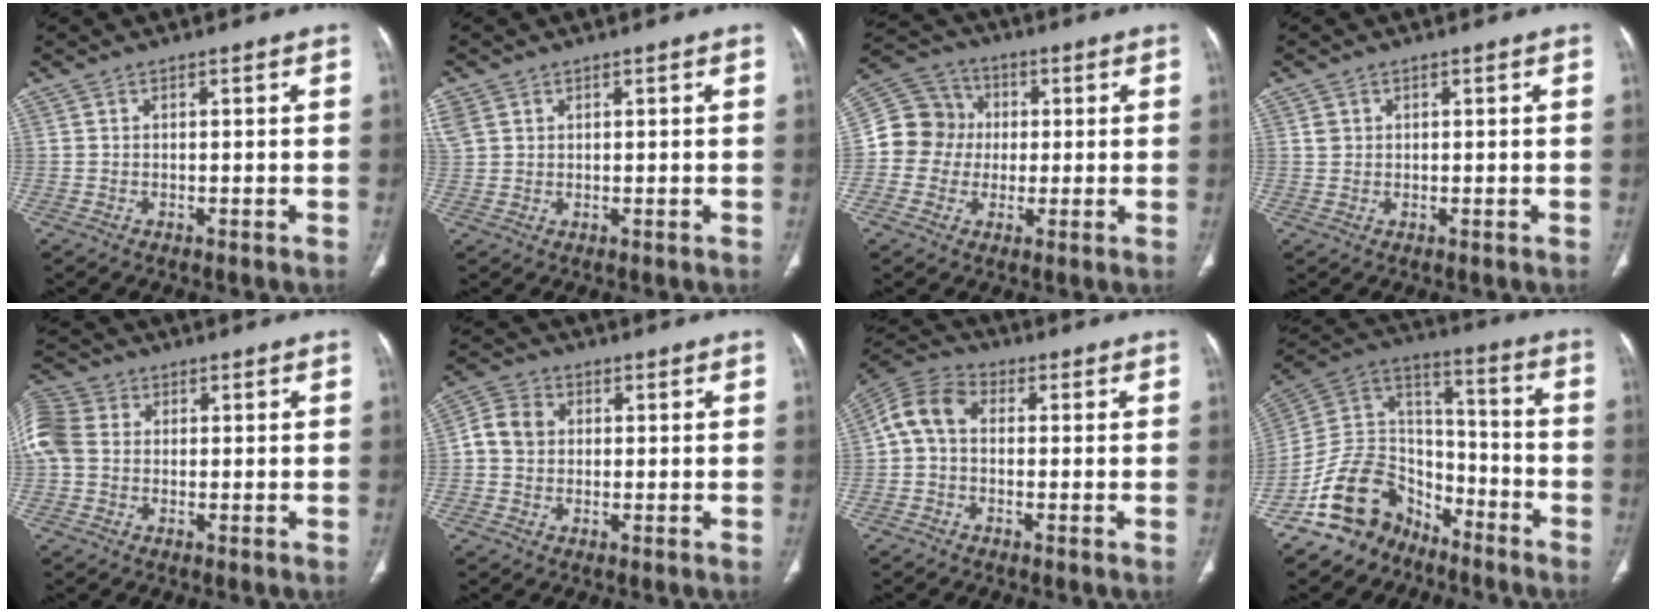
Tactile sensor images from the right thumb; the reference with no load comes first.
{"total": 5.1, "force": [2.1, 4.1, 2.1], "torque": [-0.067, 0.014, 0.054]}
{"total": 10.7, "force": [0.0, 10.1, 3.6], "torque": [-0.045, 0.027, -0.008]}
{"total": 1.5, "force": [0.6, 1.3, 0.4], "torque": [0.002, 0.003, 0.012]}
{"total": 10.5, "force": [1.0, 8.6, 5.9], "torque": [-0.150, 0.029, 0.016]}
{"total": 5.8, "force": [0.3, 5.1, 2.8], "torque": [-0.045, 0.016, -0.003]}
{"total": 7.6, "force": [0.0, 5.5, 5.3], "torque": [-0.095, 0.024, -0.015]}
{"total": 15.4, "force": [-10.6, 10.2, 4.6], "torque": [-0.048, 0.110, -0.195]}